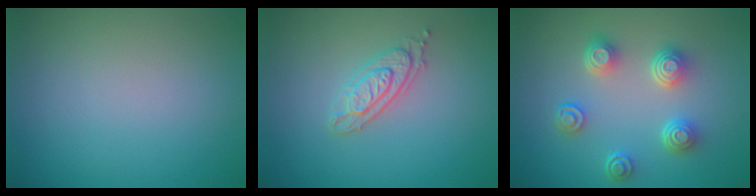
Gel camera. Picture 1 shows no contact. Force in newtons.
{"total": 2.6, "press": 2.4, "slide": 1.0}
{"total": 4.5, "press": 3.5, "slide": 2.7}